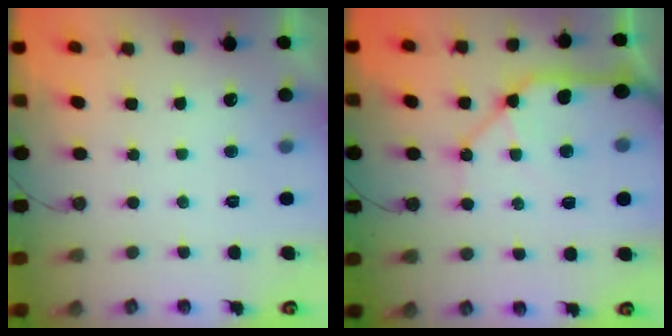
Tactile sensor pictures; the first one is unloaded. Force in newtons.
{"total": 18.3, "press": 18.1, "slide": 2.9}